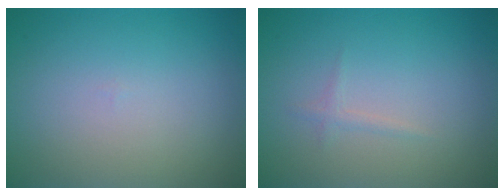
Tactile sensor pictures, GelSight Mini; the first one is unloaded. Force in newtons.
{"total": 0.7, "press": 0.7, "slide": 0.0}